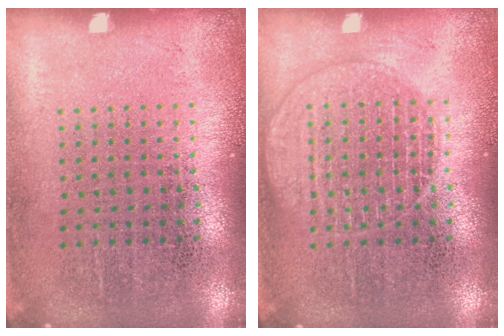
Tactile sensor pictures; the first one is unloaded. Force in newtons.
{"total": 2.6, "press": 2.6, "slide": 0.4}